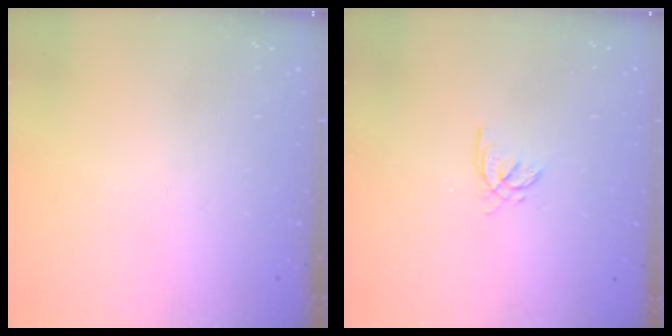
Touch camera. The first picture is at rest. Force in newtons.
{"total": 2.2, "press": 2.2, "slide": 0.2}